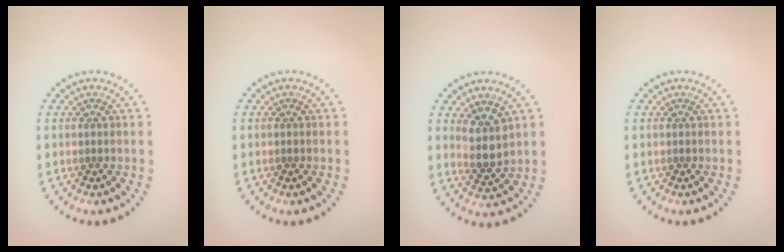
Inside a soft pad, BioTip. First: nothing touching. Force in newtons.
{"total": 0.0}
{"total": 2.8, "press": 2.4, "slide": 1.5}
{"total": 0.0}